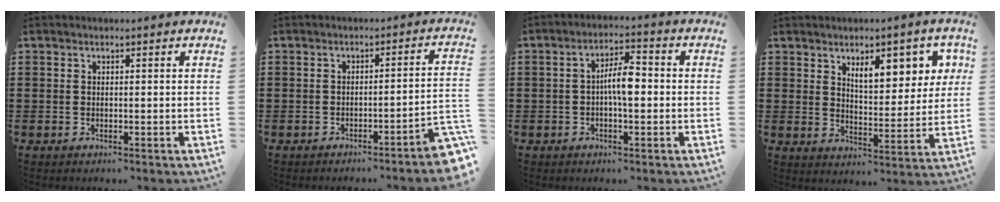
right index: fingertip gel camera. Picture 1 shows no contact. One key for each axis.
{"total": 3.4, "fx": -2.6, "fy": -0.3, "fz": 2.2, "tx": -0.039, "ty": -0.015, "tz": -0.050}
{"total": 5.3, "fx": -0.5, "fy": 1.7, "fz": 5.0, "tx": -0.090, "ty": 0.010, "tz": -0.011}
{"total": 7.7, "fx": 4.4, "fy": 3.4, "fz": 5.4, "tx": -0.088, "ty": -0.008, "tz": 0.071}